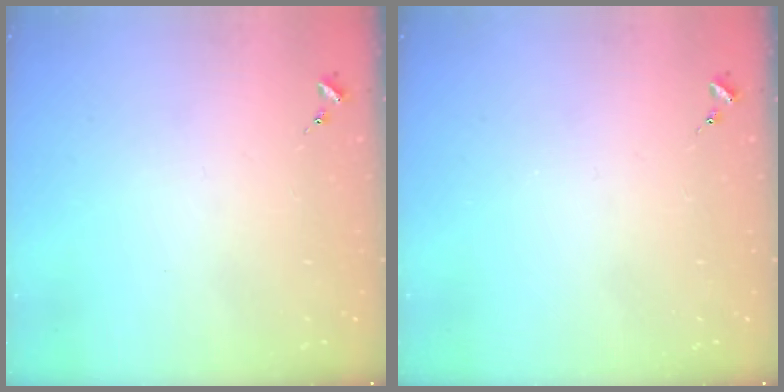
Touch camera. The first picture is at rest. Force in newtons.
{"total": 0.0}